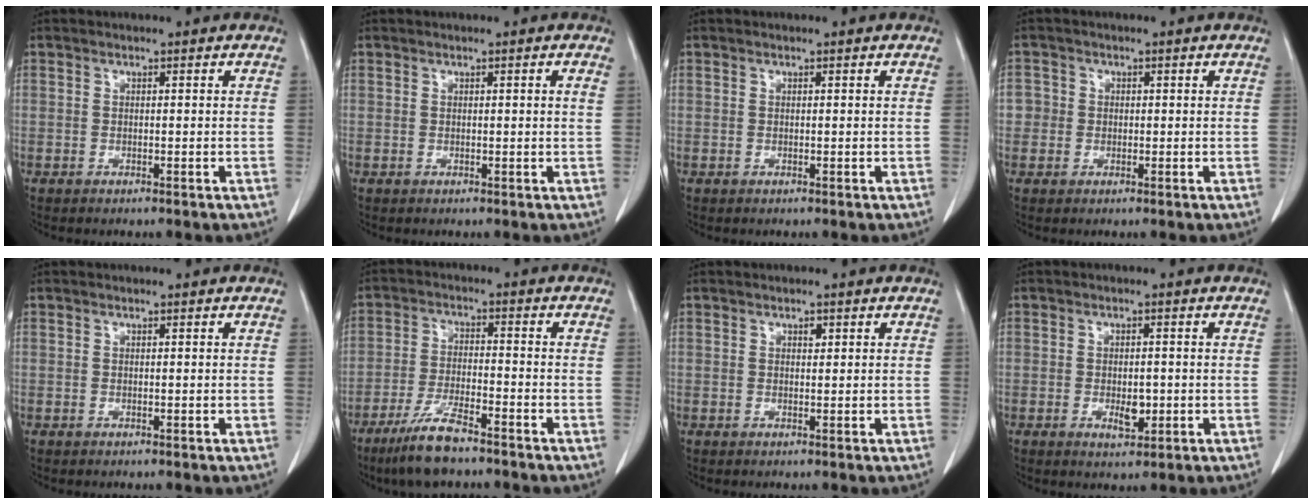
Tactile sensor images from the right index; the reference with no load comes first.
{"total": 0.8, "force": [0.3, -0.2, 0.8], "torque": [-0.012, 0.001, 0.003]}
{"total": 0.0}
{"total": 2.5, "force": [-0.1, 2.4, 0.1], "torque": [0.014, 0.008, -0.005]}
{"total": 0.0}
{"total": 8.0, "force": [-6.0, 0.9, 5.2], "torque": [-0.109, -0.017, -0.113]}
{"total": 0.9, "force": [0.4, 0.5, 0.5], "torque": [-0.007, -0.001, 0.005]}
{"total": 3.1, "force": [-0.7, 1.5, 2.7], "torque": [-0.042, -0.001, -0.006]}